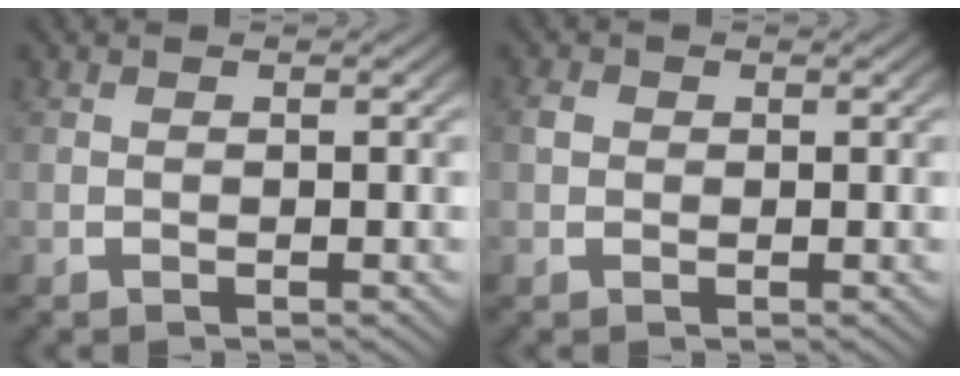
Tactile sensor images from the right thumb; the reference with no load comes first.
{"total": 1.1, "force": [0.2, 0.9, 0.5], "torque": [-0.010, -0.002, 0.004]}